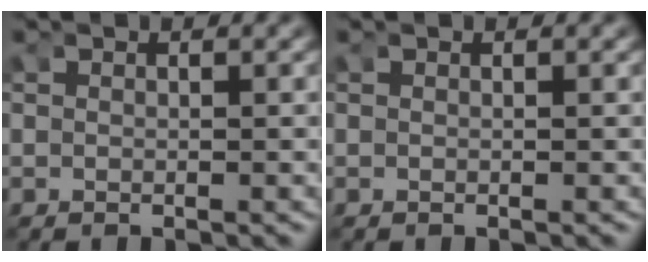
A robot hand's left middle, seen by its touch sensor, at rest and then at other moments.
{"total": 0.0}